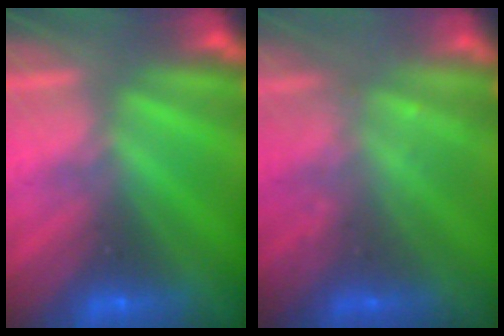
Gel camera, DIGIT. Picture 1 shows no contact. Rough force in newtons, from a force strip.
{"total": 2.2}